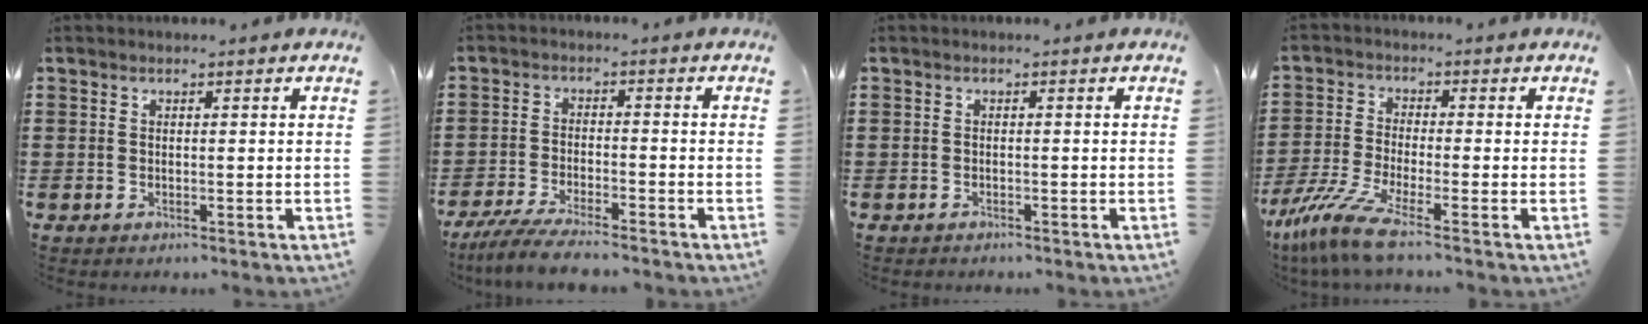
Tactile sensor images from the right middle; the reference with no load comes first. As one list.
[{"total": 5.2, "force": [-4.7, 0.2, 2.2], "torque": [-0.058, -0.014, -0.094]}, {"total": 0.6, "force": [-0.6, 0.2, 0.0], "torque": [0.000, 0.002, -0.013]}, {"total": 6.8, "force": [-4.7, 0.5, 4.9], "torque": [-0.130, -0.027, -0.097]}]